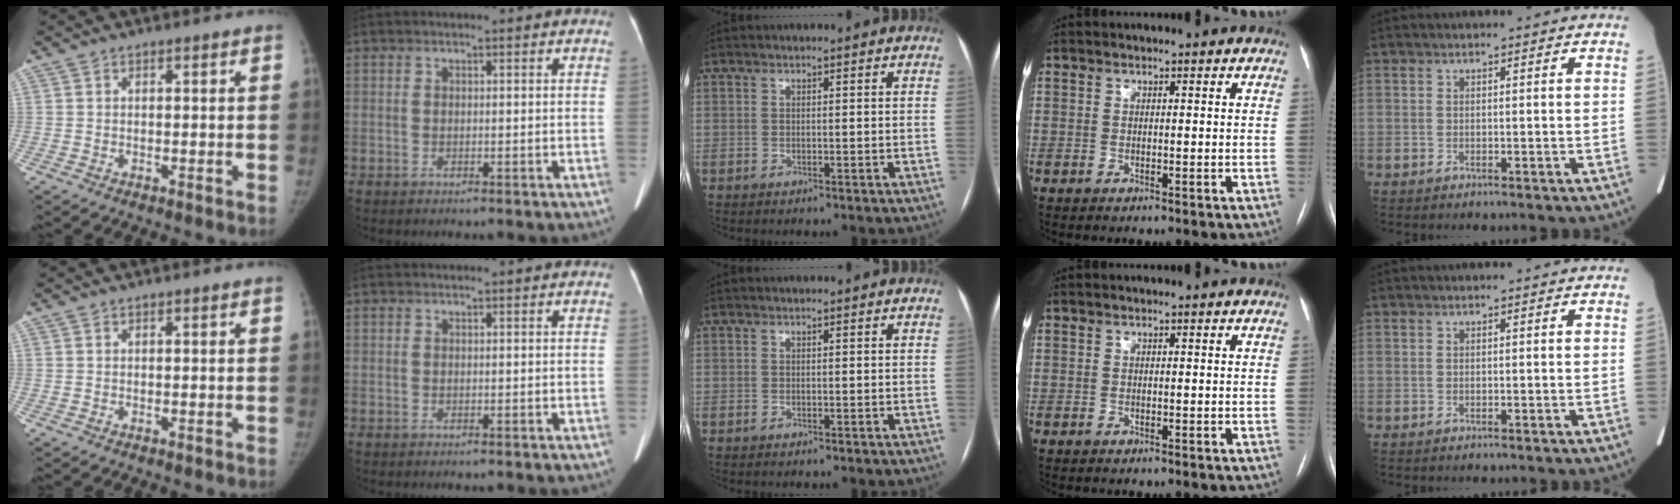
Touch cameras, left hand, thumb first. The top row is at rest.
{}